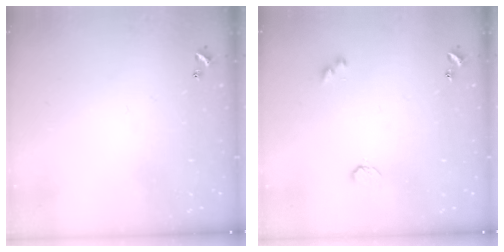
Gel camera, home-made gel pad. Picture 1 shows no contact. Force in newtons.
{"total": 2.9, "press": 2.9, "slide": 0.5}